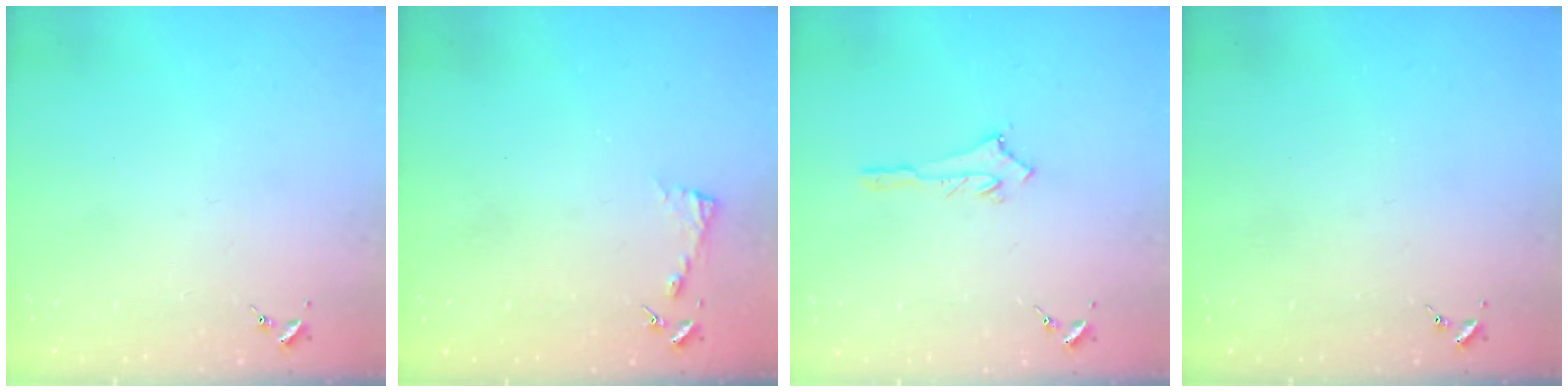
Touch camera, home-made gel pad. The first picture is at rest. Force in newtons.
{"total": 2.8, "press": 2.8, "slide": 0.3}
{"total": 2.6, "press": 2.6, "slide": 0.2}
{"total": 0.0}